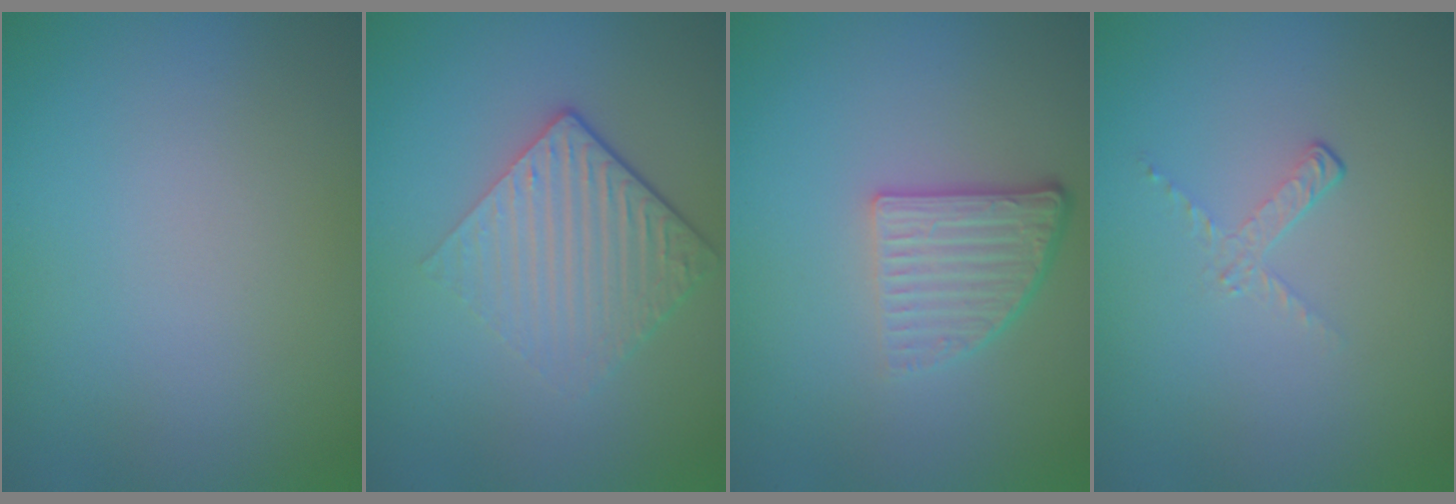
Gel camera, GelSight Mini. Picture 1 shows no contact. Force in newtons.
{"total": 4.3, "press": 2.8, "slide": 3.2}
{"total": 3.7, "press": 2.5, "slide": 2.7}
{"total": 1.1, "press": 0.4, "slide": 1.1}